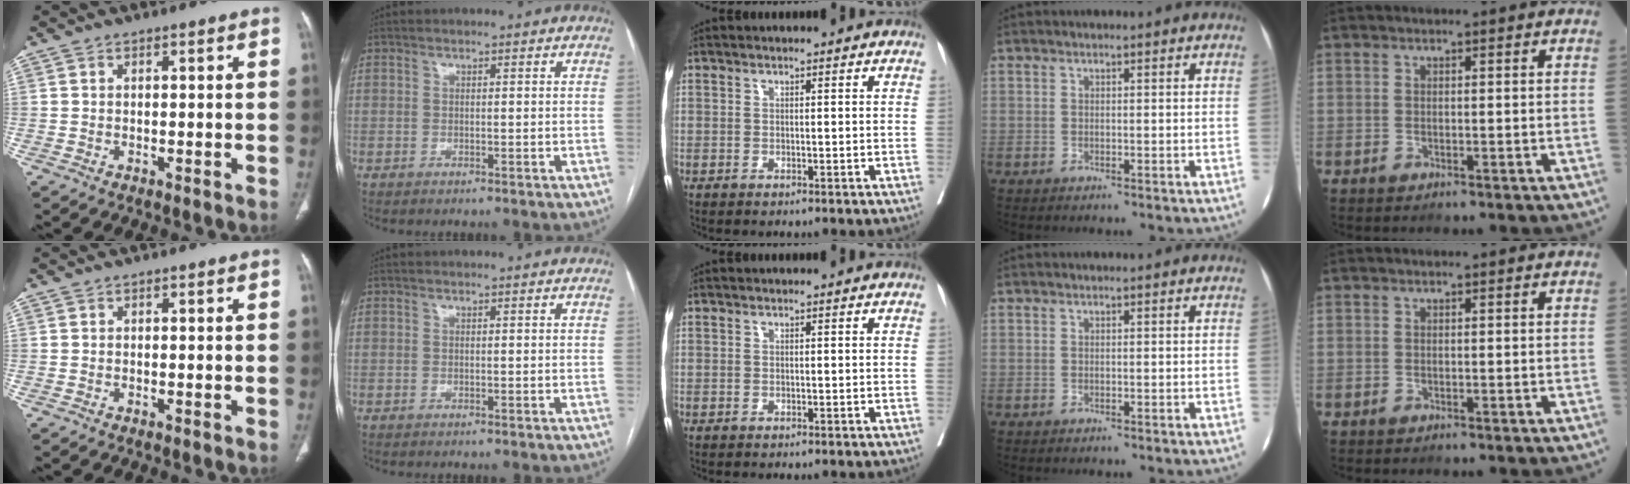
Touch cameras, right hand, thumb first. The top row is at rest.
{}